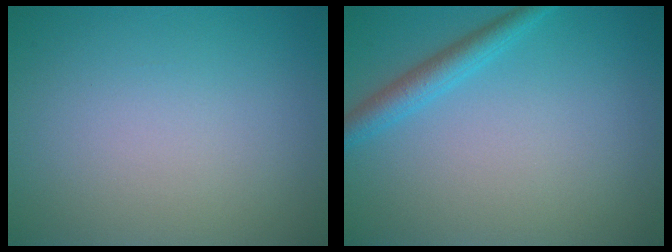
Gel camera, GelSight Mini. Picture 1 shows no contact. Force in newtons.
{"total": 2.4, "press": 2.4, "slide": 0.1}